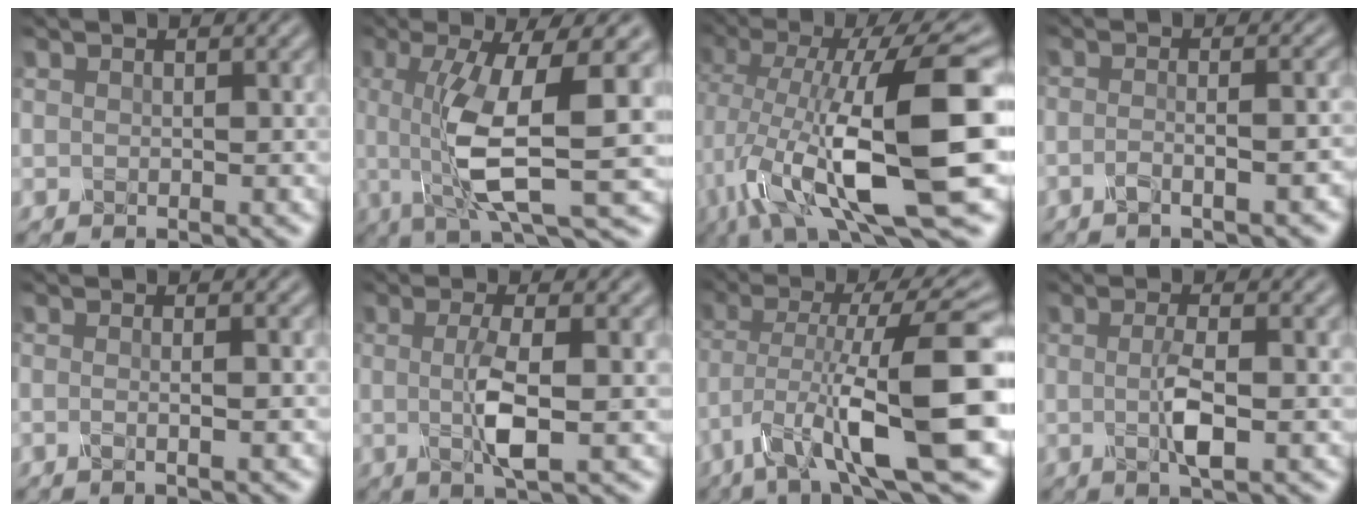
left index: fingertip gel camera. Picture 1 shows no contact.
{"total": 9.6, "force": [-0.4, 2.0, 9.4], "torque": [-0.160, -0.009, -0.008]}
{"total": 14.5, "force": [-2.5, 4.1, 13.7], "torque": [-0.243, -0.004, -0.050]}
{"total": 3.2, "force": [-2.2, 0.6, 2.2], "torque": [-0.031, 0.004, -0.049]}
{"total": 1.2, "force": [-0.7, 0.1, 1.0], "torque": [-0.014, -0.001, -0.023]}
{"total": 4.0, "force": [-0.7, 0.7, 3.9], "torque": [-0.079, -0.005, -0.015]}
{"total": 11.4, "force": [-4.2, 2.3, 10.3], "torque": [-0.172, 0.005, -0.080]}
{"total": 3.2, "force": [-0.8, 0.6, 3.0], "torque": [-0.063, -0.002, -0.019]}